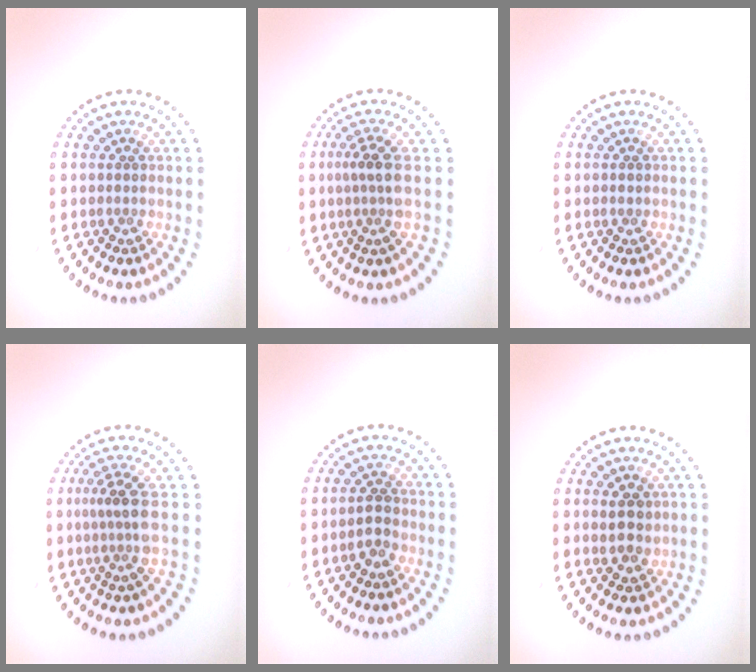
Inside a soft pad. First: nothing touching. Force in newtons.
{"total": 2.7, "press": 2.0, "slide": 1.8}
{"total": 0.6, "press": 0.6, "slide": 0.1}
{"total": 3.0, "press": 2.1, "slide": 2.1}
{"total": 1.9, "press": 1.8, "slide": 0.6}
{"total": 2.2, "press": 2.1, "slide": 0.5}